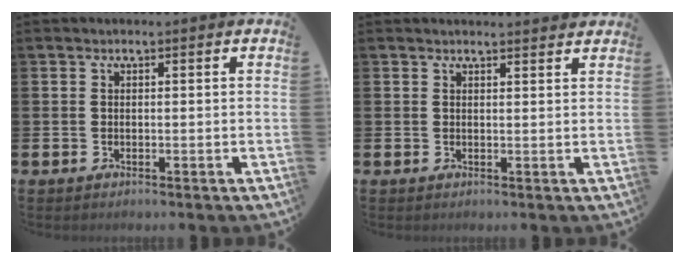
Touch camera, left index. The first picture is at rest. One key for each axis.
{"total": 1.4, "fx": 1.4, "fy": 0.0, "fz": 0.0, "tx": 0.011, "ty": -0.010, "tz": 0.024}